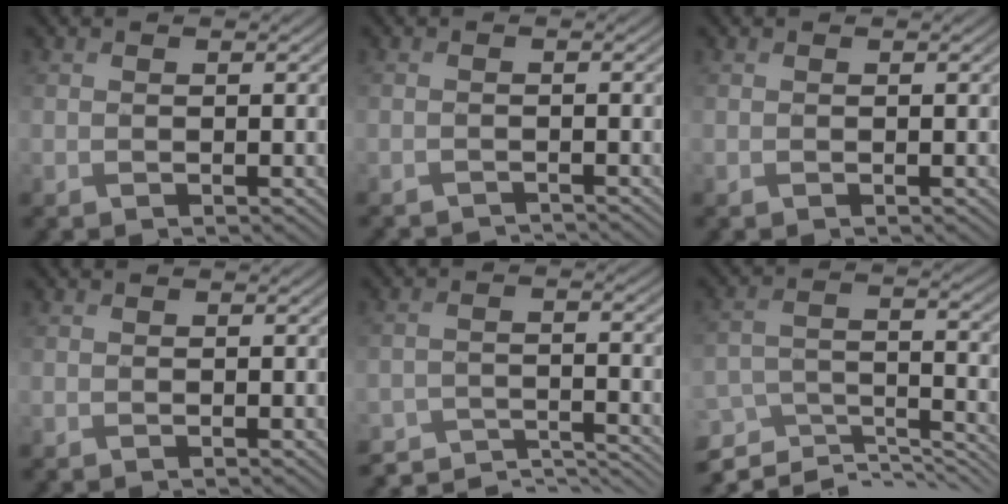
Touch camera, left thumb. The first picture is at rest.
{"total": 2.0, "force": [-1.9, 0.1, 0.3], "torque": [0.000, -0.007, -0.037]}
{"total": 0.0}
{"total": 0.0}
{"total": 8.6, "force": [-8.2, 1.7, 2.1], "torque": [-0.042, 0.002, -0.122]}
{"total": 9.1, "force": [-7.0, 3.1, 5.0], "torque": [-0.113, -0.011, -0.114]}